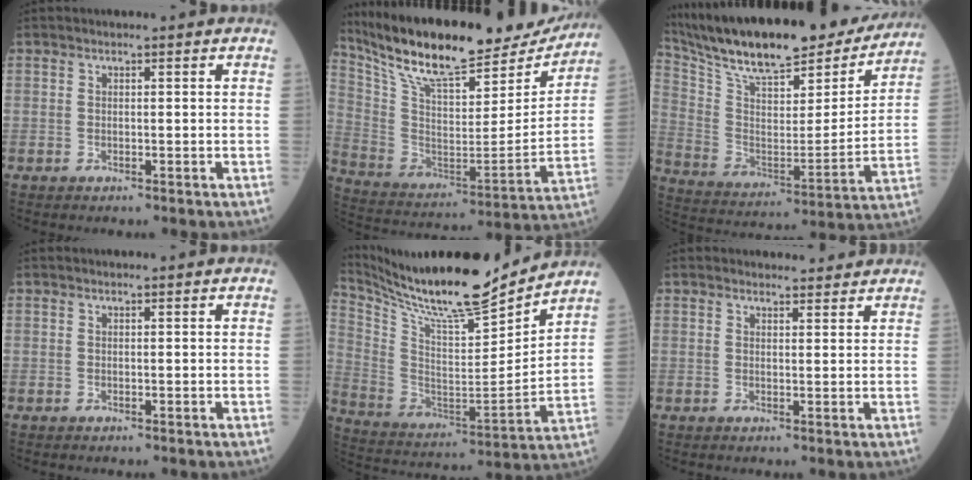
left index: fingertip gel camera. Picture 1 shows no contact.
{"total": 26.6, "force": [23.0, 5.9, 11.8], "torque": [-0.215, -0.017, 0.358]}
{"total": 27.2, "force": [23.4, 6.4, 12.4], "torque": [-0.220, -0.004, 0.355]}
{"total": 0.0}
{"total": 21.6, "force": [19.5, 1.6, 9.0], "torque": [-0.186, -0.030, 0.333]}
{"total": 3.2, "force": [3.0, 0.9, 0.2], "torque": [-0.006, 0.005, 0.036]}